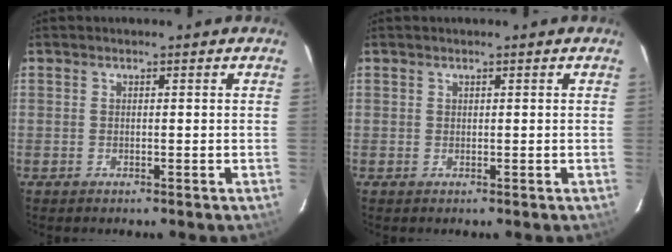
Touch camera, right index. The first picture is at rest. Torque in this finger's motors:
{"motor_torque": [0.07, 0.04, -0.01, 0.01]}